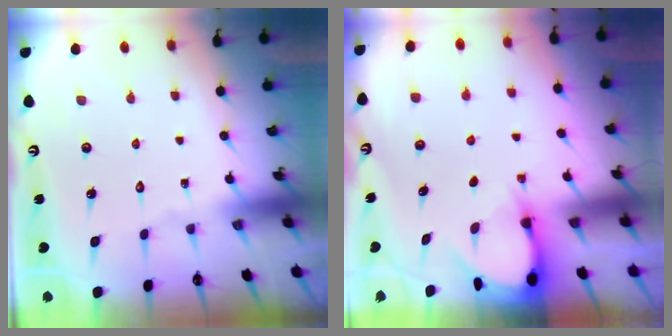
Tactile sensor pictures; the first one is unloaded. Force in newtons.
{"total": 3.3, "press": 3.2, "slide": 0.4}